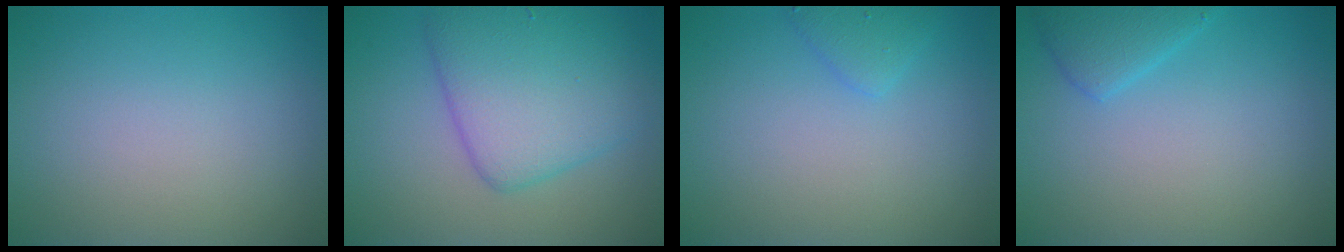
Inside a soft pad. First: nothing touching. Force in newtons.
{"total": 6.5, "press": 6.5, "slide": 0.3}
{"total": 1.5, "press": 1.5, "slide": 0.0}
{"total": 2.3, "press": 2.3, "slide": 0.1}